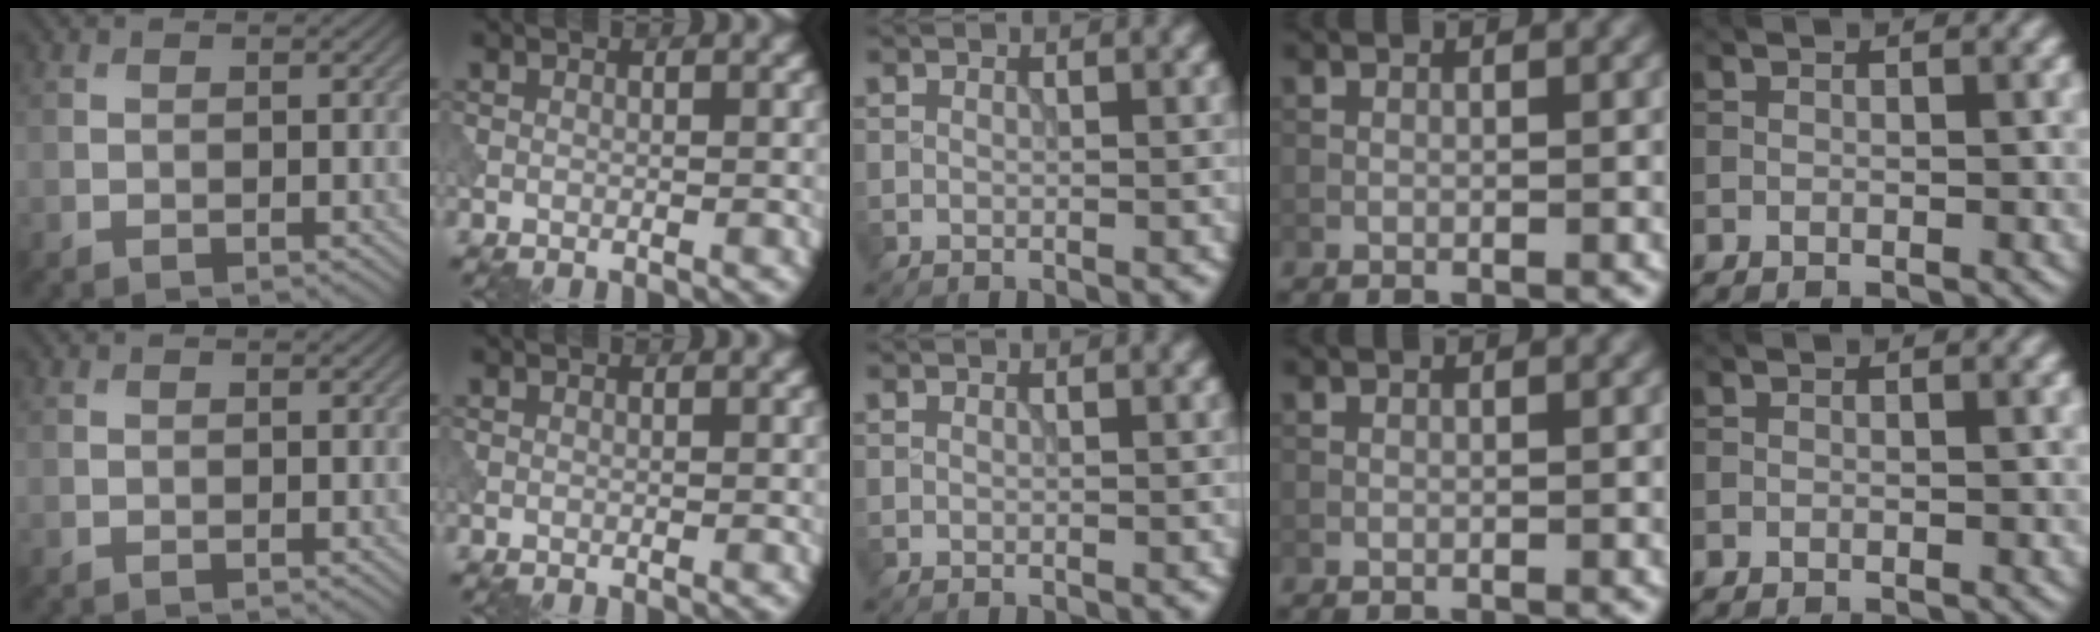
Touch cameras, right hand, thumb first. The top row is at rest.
{}